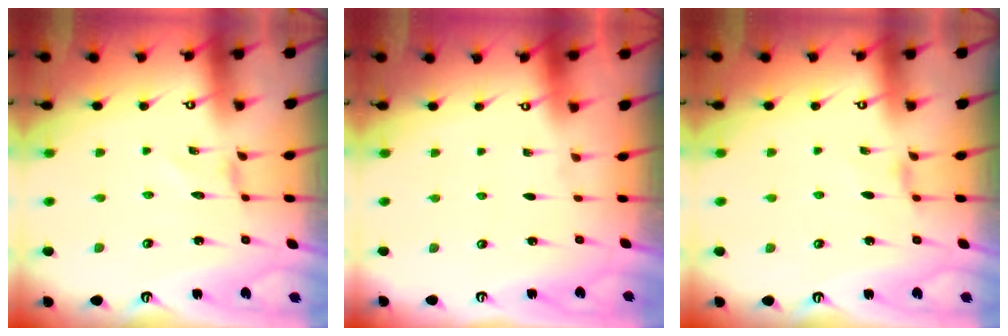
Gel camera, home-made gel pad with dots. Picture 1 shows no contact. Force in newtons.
{"total": 0.0}
{"total": 3.0, "press": 2.9, "slide": 0.6}